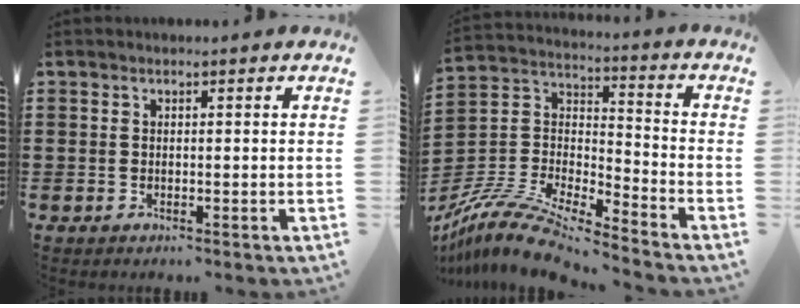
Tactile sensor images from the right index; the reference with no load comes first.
{"total": 11.2, "force": [-10.2, 2.1, 4.2], "torque": [-0.099, 0.014, -0.208]}